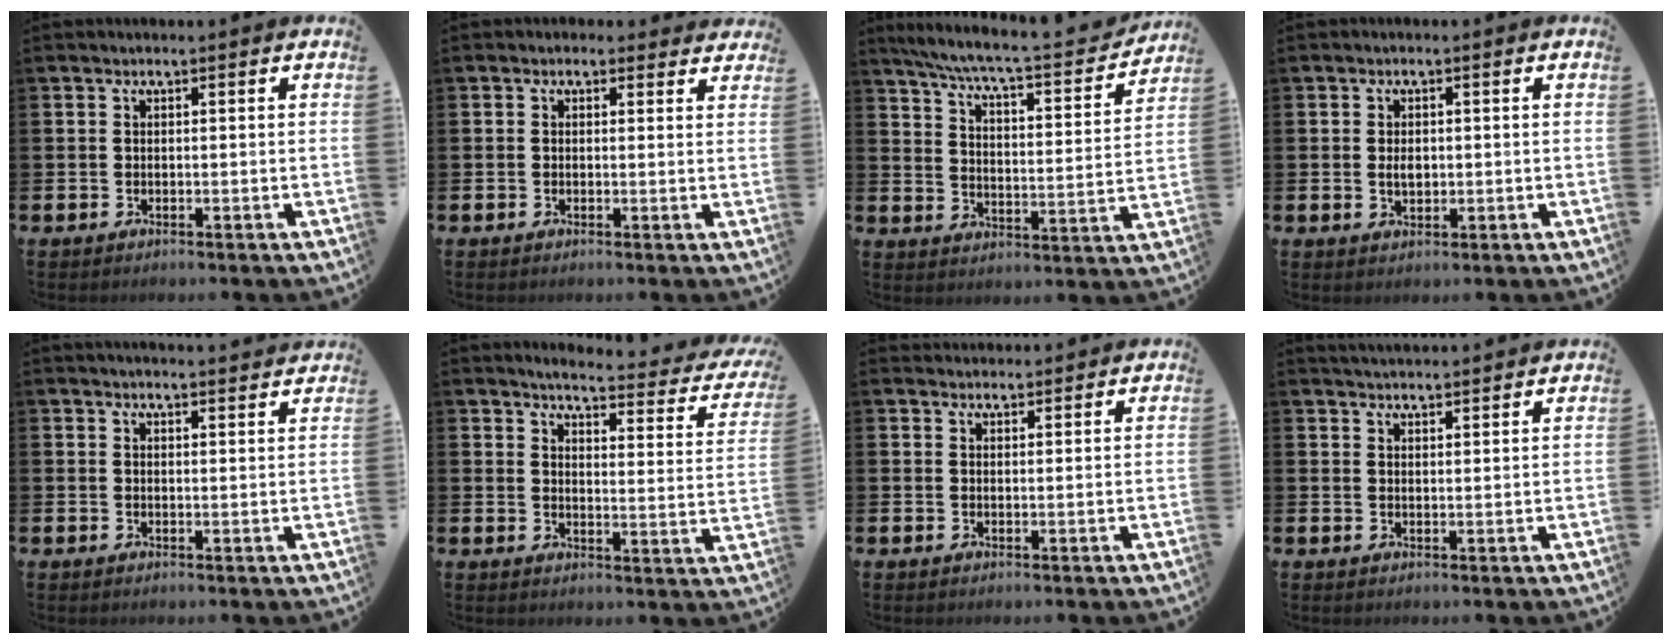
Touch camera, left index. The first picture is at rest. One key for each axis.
{"total": 1.2, "fx": 1.0, "fy": 0.7, "fz": 0.0, "tx": 0.001, "ty": 0.003, "tz": 0.017}
{"total": 7.1, "fx": 6.4, "fy": 0.3, "fz": 2.9, "tx": -0.080, "ty": -0.049, "tz": 0.105}
{"total": 2.1, "fx": 0.1, "fy": 1.3, "fz": 1.6, "tx": -0.011, "ty": -0.002, "tz": -0.004}
{"total": 2.6, "fx": 2.6, "fy": -0.1, "fz": 0.0, "tx": 0.011, "ty": -0.021, "tz": 0.044}
{"total": 3.4, "fx": 3.2, "fy": 0.6, "fz": 1.1, "tx": -0.027, "ty": -0.036, "tz": 0.044}
{"total": 2.0, "fx": 2.0, "fy": 0.5, "fz": -0.1, "tx": 0.012, "ty": -0.012, "tz": 0.034}
{"total": 3.1, "fx": 3.1, "fy": 0.1, "fz": 0.1, "tx": -0.004, "ty": -0.015, "tz": 0.056}